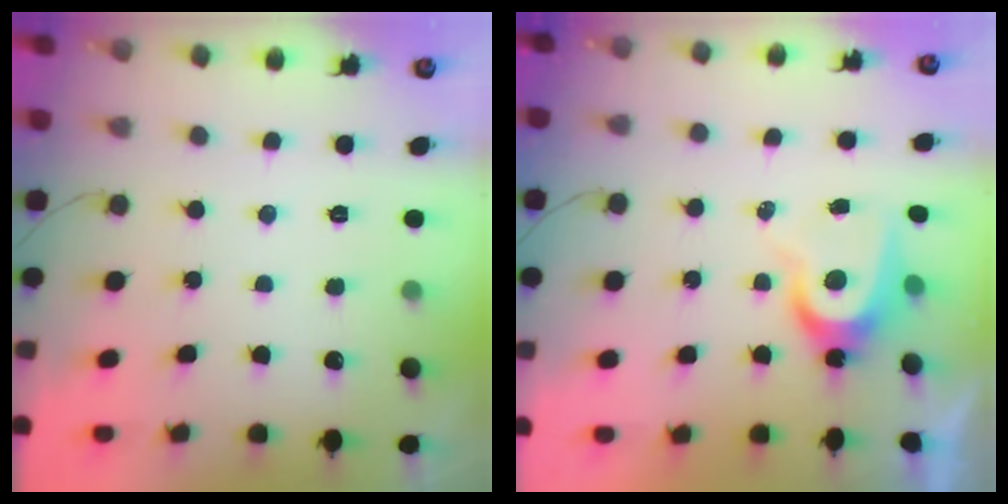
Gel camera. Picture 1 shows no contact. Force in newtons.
{"total": 8.2, "press": 8.2, "slide": 0.3}